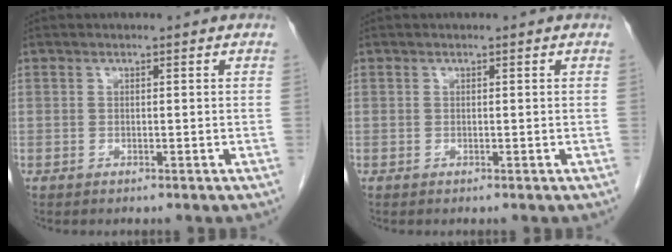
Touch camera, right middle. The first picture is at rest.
{"total": 0.0}